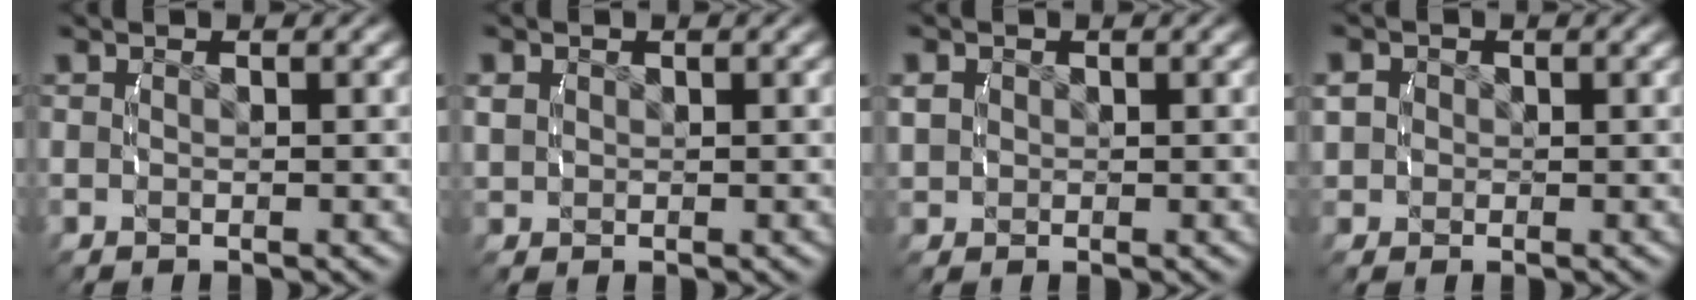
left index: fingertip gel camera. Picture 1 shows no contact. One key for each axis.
{"total": 1.2, "fx": 0.5, "fy": 0.9, "fz": 0.6, "tx": -0.018, "ty": -0.003, "tz": 0.019}
{"total": 1.6, "fx": 0.4, "fy": 1.4, "fz": 0.7, "tx": -0.021, "ty": -0.004, "tz": 0.017}
{"total": 2.8, "fx": 0.4, "fy": 2.6, "fz": 1.1, "tx": -0.031, "ty": -0.005, "tz": 0.010}